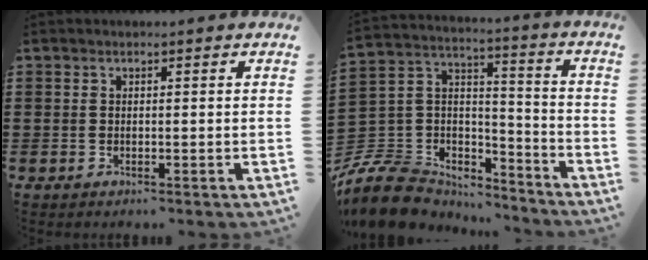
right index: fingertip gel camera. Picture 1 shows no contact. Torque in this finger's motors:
{"motor_torque": [-0.82, 0.88, -0.42, -0.21]}